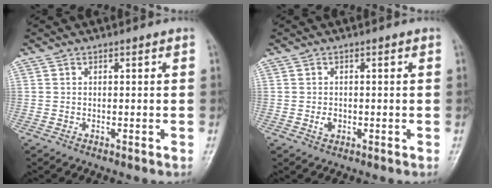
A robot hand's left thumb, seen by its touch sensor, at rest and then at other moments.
{"total": 1.6, "force": [-0.4, 1.3, 1.0], "torque": [-0.012, 0.002, -0.006]}